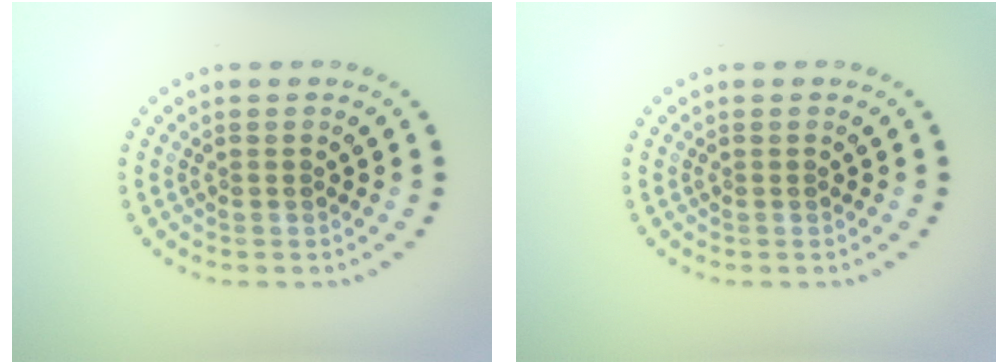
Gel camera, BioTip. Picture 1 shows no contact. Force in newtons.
{"total": 0.0}